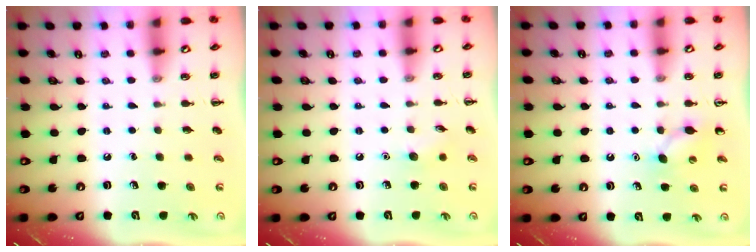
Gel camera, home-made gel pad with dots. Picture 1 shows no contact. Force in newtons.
{"total": 5.7, "press": 5.6, "slide": 1.5}
{"total": 5.5, "press": 5.3, "slide": 1.6}